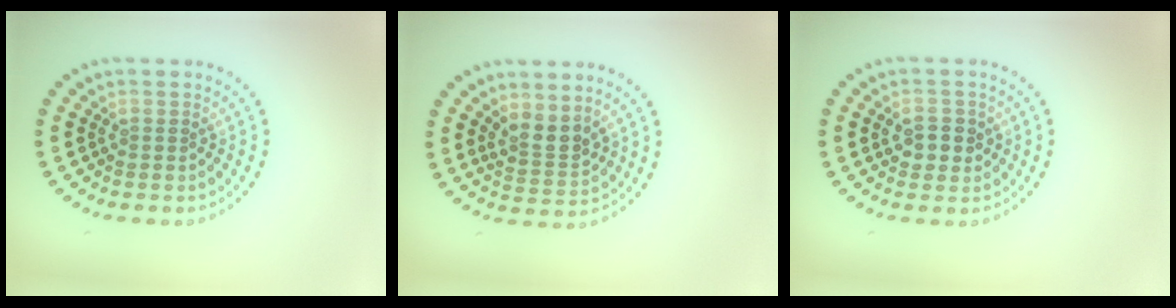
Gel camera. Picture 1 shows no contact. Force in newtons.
{"total": 2.5, "press": 1.9, "slide": 1.6}
{"total": 2.4, "press": 2.3, "slide": 0.5}